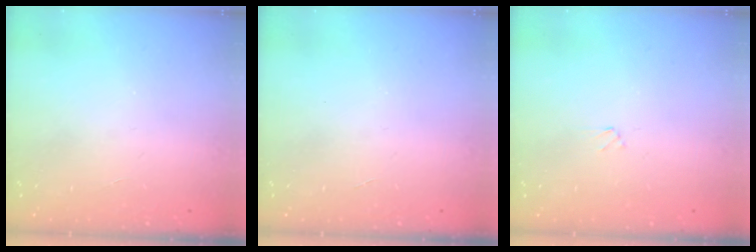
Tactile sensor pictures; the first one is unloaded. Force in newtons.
{"total": 0.0}
{"total": 1.9, "press": 1.9, "slide": 0.2}